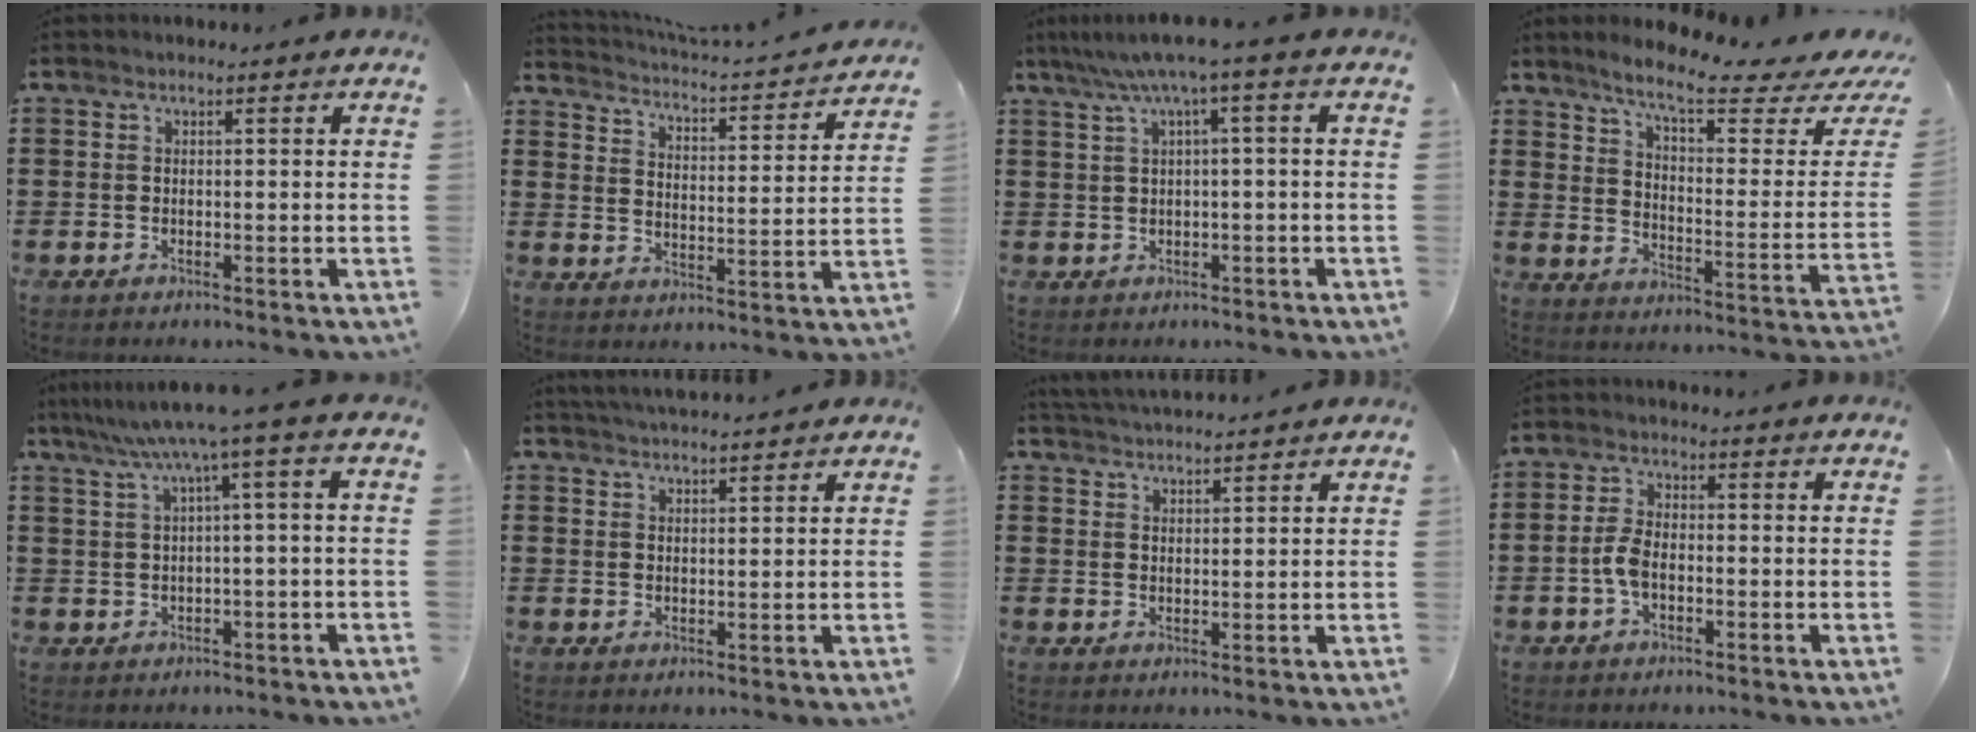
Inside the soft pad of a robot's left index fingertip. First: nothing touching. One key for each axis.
{"total": 2.0, "fx": 2.0, "fy": -0.2, "fz": 0.4, "tx": -0.026, "ty": -0.030, "tz": 0.021}
{"total": 4.6, "fx": 1.3, "fy": -0.4, "fz": 4.4, "tx": -0.086, "ty": -0.006, "tz": 0.018}
{"total": 7.9, "fx": 6.2, "fy": 0.5, "fz": 4.9, "tx": -0.107, "ty": -0.042, "tz": 0.099}
{"total": 5.6, "fx": 2.0, "fy": -0.6, "fz": 5.2, "tx": -0.104, "ty": -0.015, "tz": 0.030}
{"total": 2.9, "fx": 2.9, "fy": -0.4, "fz": 0.2, "tx": -0.012, "ty": -0.009, "tz": 0.054}
{"total": 3.1, "fx": 3.1, "fy": -0.2, "fz": 0.2, "tx": -0.014, "ty": -0.010, "tz": 0.057}
{"total": 4.0, "fx": -0.9, "fy": 1.9, "fz": 3.4, "tx": -0.090, "ty": -0.004, "tz": -0.025}